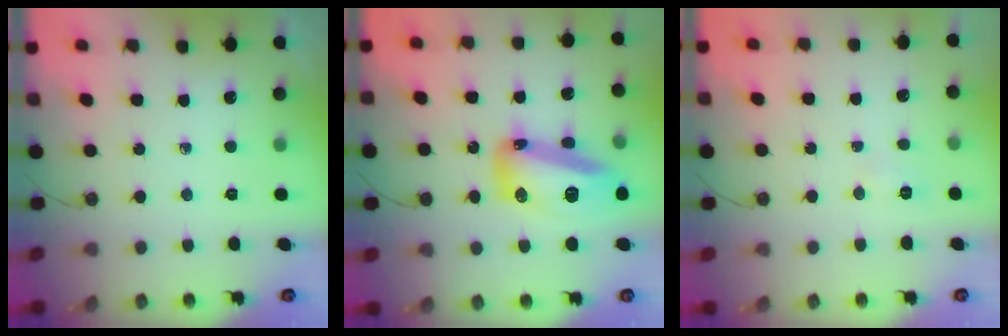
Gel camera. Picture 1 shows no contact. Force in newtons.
{"total": 17.2, "press": 17.0, "slide": 2.2}
{"total": 3.8, "press": 3.8, "slide": 0.4}